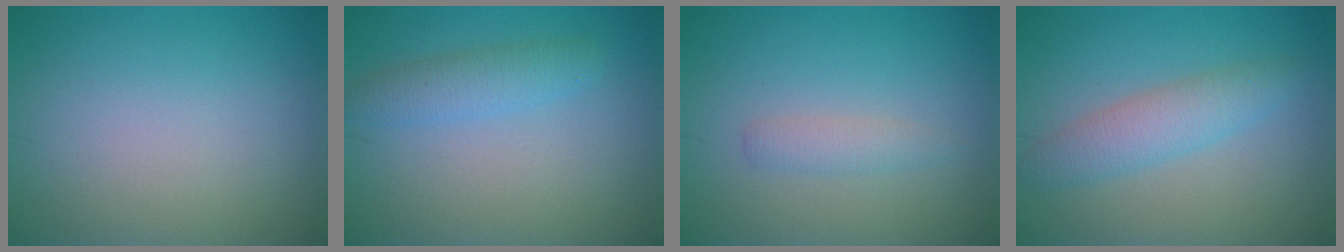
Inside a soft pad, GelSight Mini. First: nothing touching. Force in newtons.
{"total": 2.4, "press": 2.4, "slide": 0.1}
{"total": 1.5, "press": 1.5, "slide": 0.0}
{"total": 3.3, "press": 3.3, "slide": 0.1}